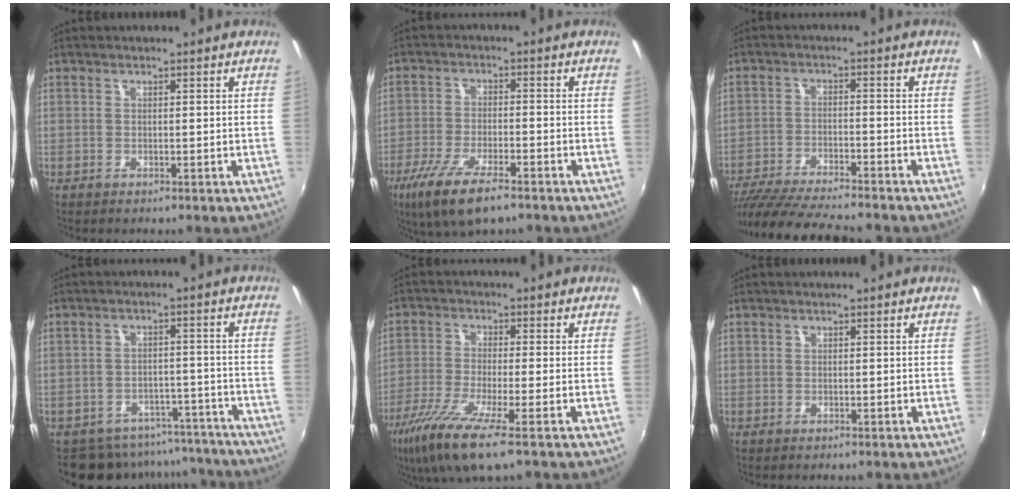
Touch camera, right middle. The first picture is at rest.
{"total": 11.2, "force": [-7.4, 3.0, 7.9], "torque": [-0.176, -0.034, -0.135]}
{"total": 15.4, "force": [-13.7, 1.6, 6.9], "torque": [-0.146, -0.023, -0.227]}
{"total": 11.5, "force": [-10.2, 5.0, 1.7], "torque": [-0.030, 0.028, -0.122]}
{"total": 11.3, "force": [-6.9, 1.2, 8.9], "torque": [-0.198, -0.038, -0.131]}
{"total": 0.6, "force": [0.0, 0.6, -0.1], "torque": [0.001, 0.003, 0.001]}